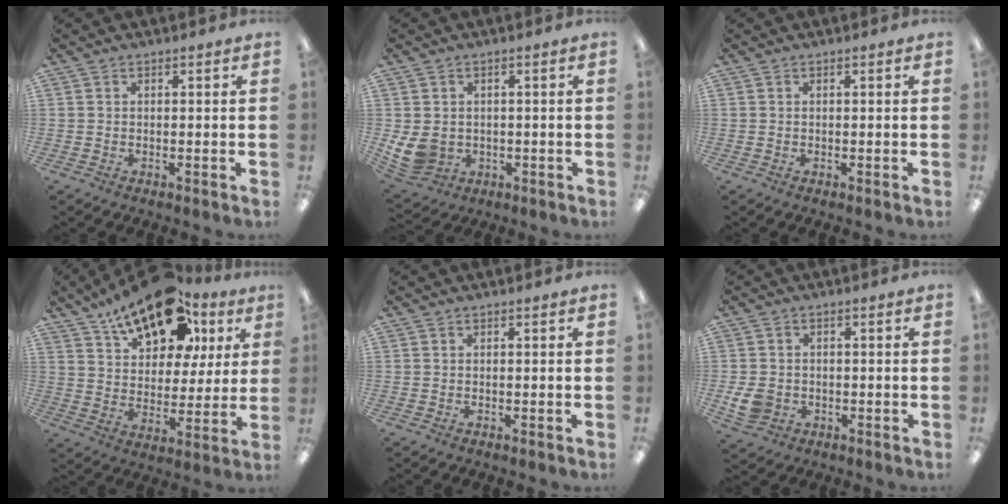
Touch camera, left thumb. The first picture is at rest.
{"total": 6.5, "force": [0.1, 5.6, 3.3], "torque": [-0.082, 0.002, 0.003]}
{"total": 0.0}
{"total": 19.2, "force": [12.7, 9.8, 10.6], "torque": [-0.172, -0.059, 0.220]}
{"total": 0.0}
{"total": 5.3, "force": [-1.0, 4.5, 2.6], "torque": [-0.056, 0.002, -0.019]}